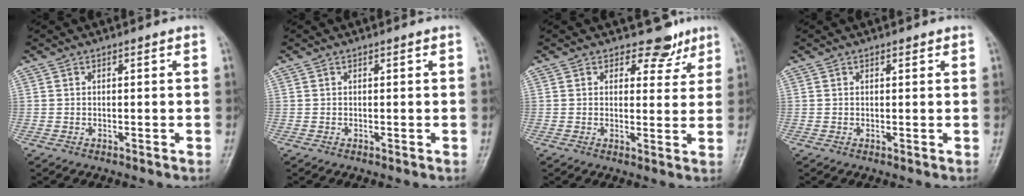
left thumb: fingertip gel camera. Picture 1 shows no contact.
{"total": 0.0}
{"total": 4.9, "force": [3.7, 3.0, 0.9], "torque": [0.018, -0.025, 0.043]}
{"total": 0.7, "force": [0.5, 0.4, 0.4], "torque": [-0.002, -0.002, 0.004]}